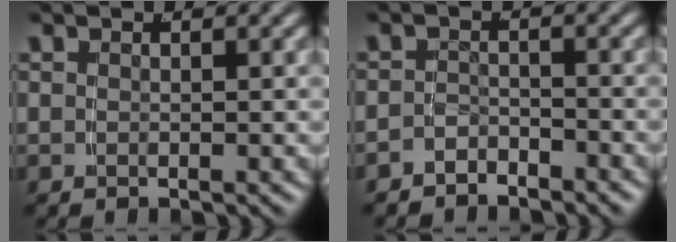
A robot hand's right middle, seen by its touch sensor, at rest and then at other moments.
{"total": 2.8, "force": [-2.6, 1.1, 0.1], "torque": [-0.004, -0.011, -0.041]}